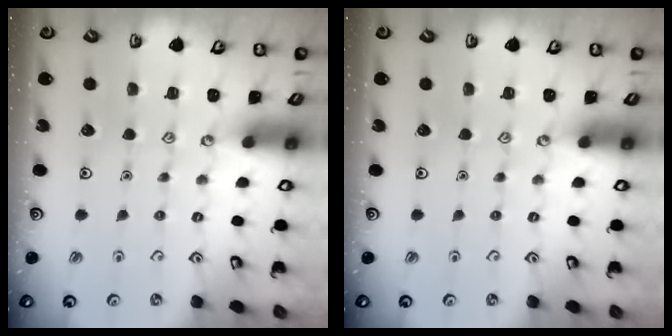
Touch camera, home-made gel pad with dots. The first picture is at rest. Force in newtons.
{"total": 0.0}